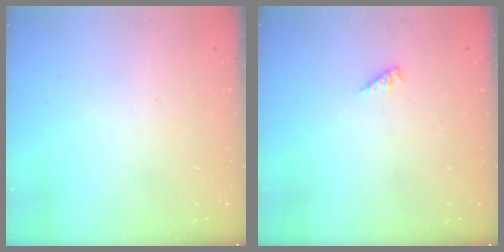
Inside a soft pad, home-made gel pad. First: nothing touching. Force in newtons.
{"total": 0.0}